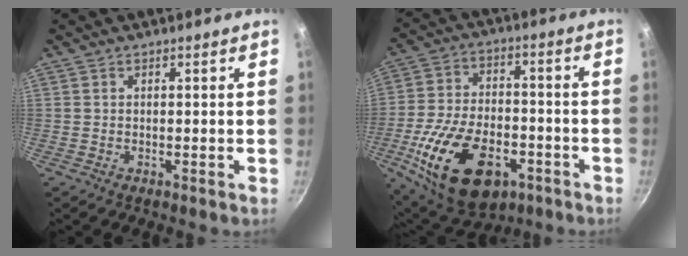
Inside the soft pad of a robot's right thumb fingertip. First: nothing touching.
{"total": 21.6, "force": [-8.5, 12.5, 15.4], "torque": [-0.262, 0.023, -0.136]}